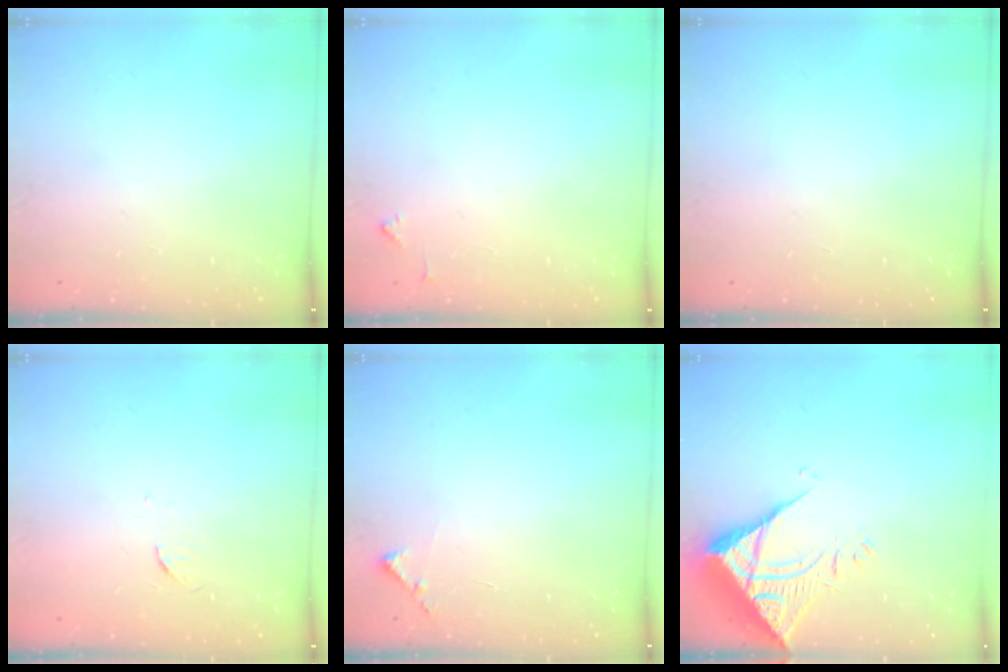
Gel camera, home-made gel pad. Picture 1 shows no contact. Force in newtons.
{"total": 4.1, "press": 4.0, "slide": 0.6}
{"total": 0.0}
{"total": 3.3, "press": 3.3, "slide": 0.5}
{"total": 5.2, "press": 5.2, "slide": 0.6}
{"total": 9.0, "press": 8.9, "slide": 0.8}